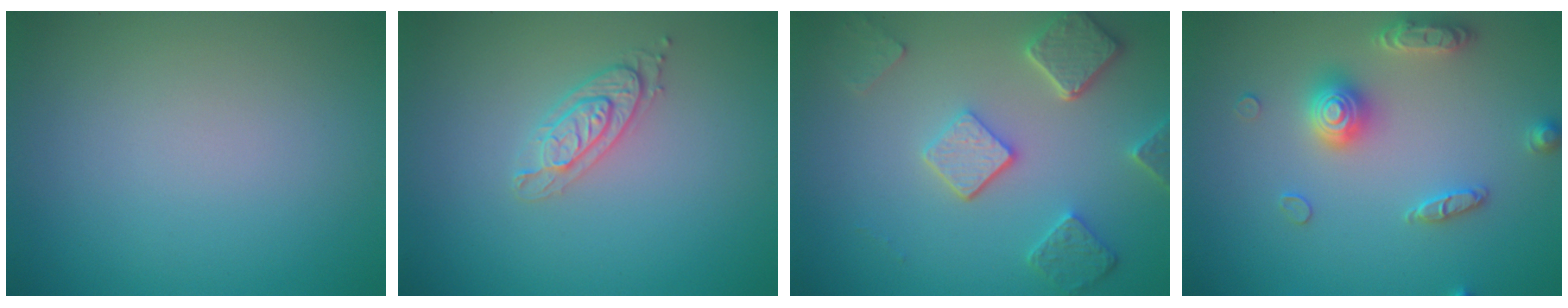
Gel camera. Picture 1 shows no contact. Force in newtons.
{"total": 2.1, "press": 2.1, "slide": 0.3}
{"total": 5.1, "press": 4.0, "slide": 3.2}
{"total": 3.4, "press": 3.4, "slide": 0.6}